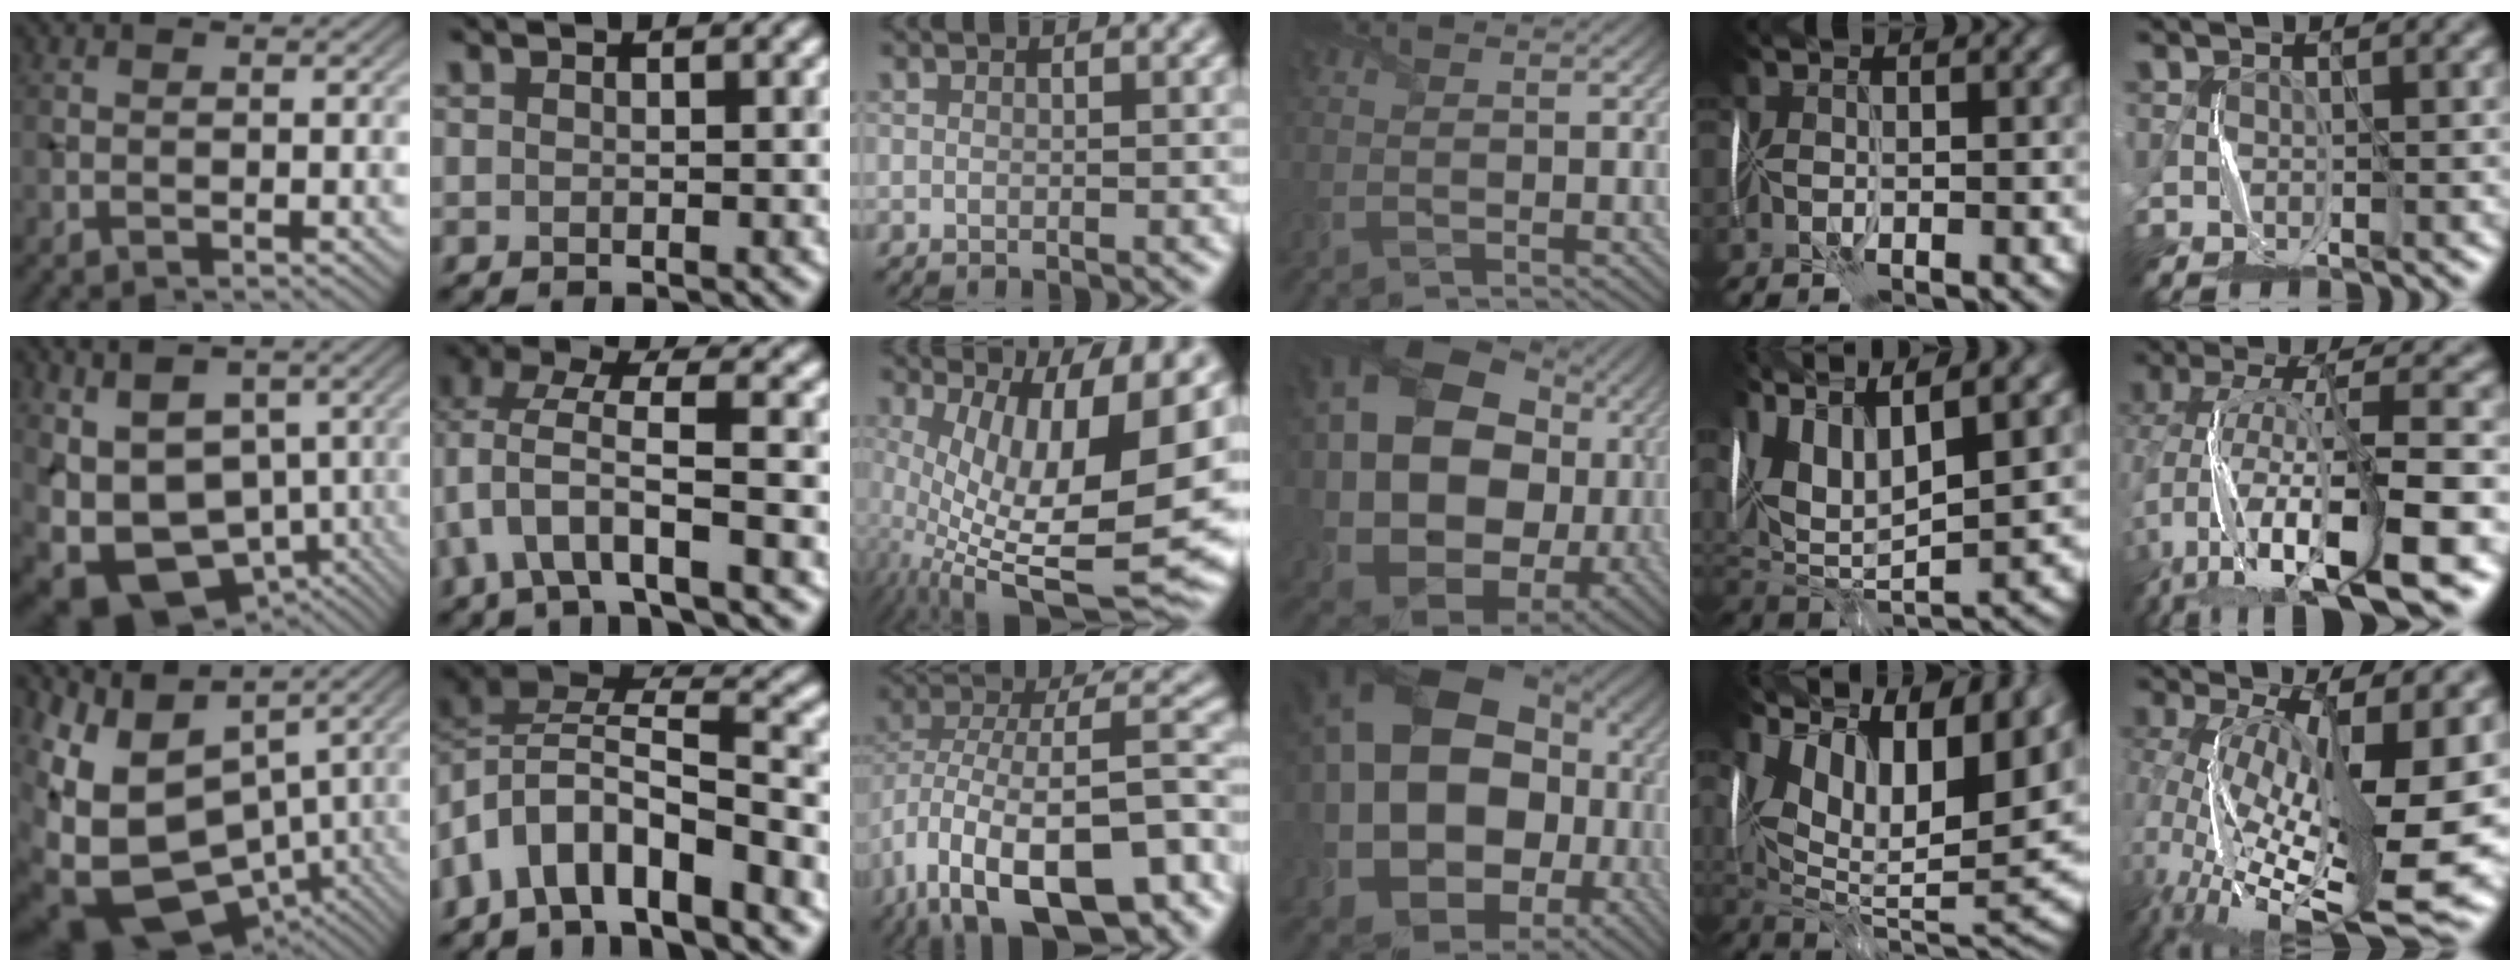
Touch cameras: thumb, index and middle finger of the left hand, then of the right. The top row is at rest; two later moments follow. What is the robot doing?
{"motion": "fold", "object": "memory foam"}